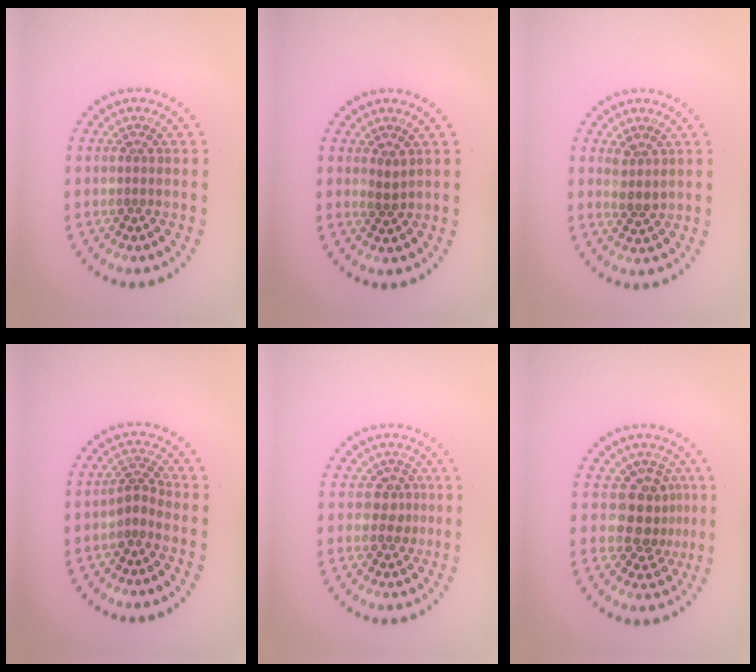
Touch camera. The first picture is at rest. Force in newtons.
{"total": 0.9, "press": 0.8, "slide": 0.5}
{"total": 1.8, "press": 1.5, "slide": 1.0}
{"total": 1.9, "press": 1.2, "slide": 1.4}
{"total": 1.6, "press": 1.3, "slide": 0.9}
{"total": 3.5, "press": 2.9, "slide": 2.0}